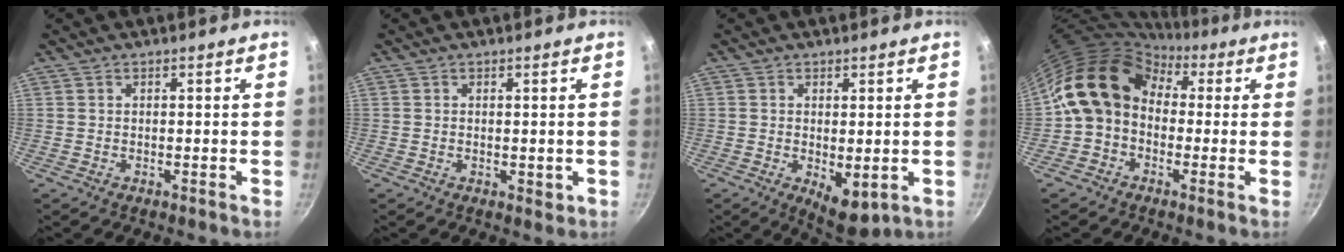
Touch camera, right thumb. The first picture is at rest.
{"total": 1.4, "force": [-0.1, 0.7, 1.2], "torque": [-0.015, -0.003, -0.001]}
{"total": 6.3, "force": [-1.0, 2.8, 5.6], "torque": [-0.073, -0.015, -0.003]}
{"total": 13.1, "force": [1.3, 10.5, 7.8], "torque": [-0.104, 0.035, -0.003]}